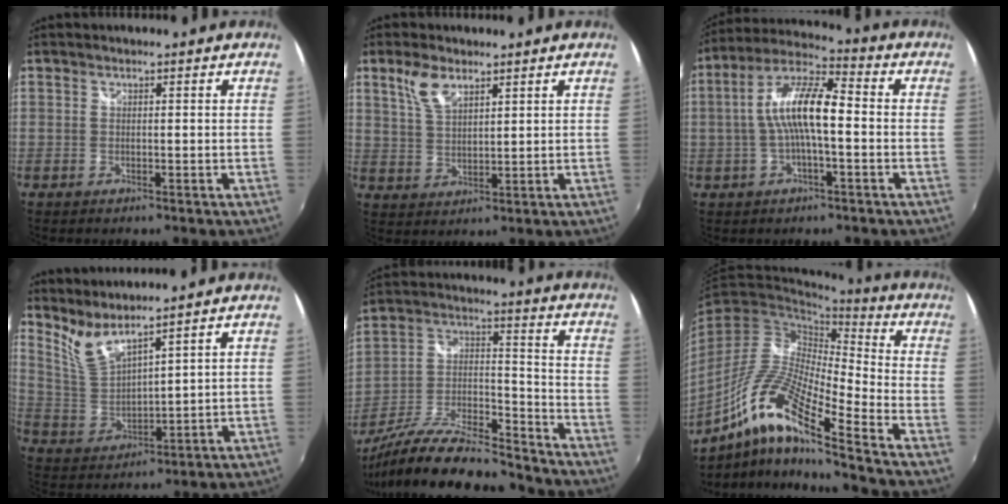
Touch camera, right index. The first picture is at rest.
{"total": 6.0, "force": [3.7, 2.7, 3.8], "torque": [-0.075, 0.007, 0.077]}
{"total": 11.4, "force": [-0.9, 3.0, 11.0], "torque": [-0.218, 0.019, -0.020]}
{"total": 6.6, "force": [5.8, 0.2, 3.1], "torque": [-0.066, -0.020, 0.129]}
{"total": 22.4, "force": [-17.6, 5.9, 12.4], "torque": [-0.246, -0.019, -0.295]}
{"total": 16.1, "force": [-9.4, 2.0, 12.9], "torque": [-0.240, -0.015, -0.193]}